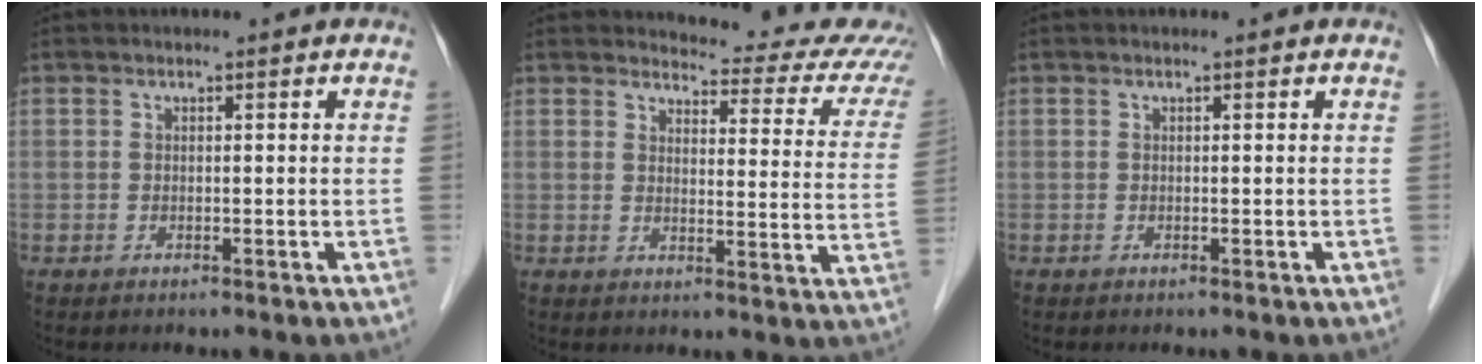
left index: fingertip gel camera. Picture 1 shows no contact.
{"total": 15.2, "force": [14.7, 2.4, 2.7], "torque": [-0.004, -0.075, 0.137]}
{"total": 0.0}